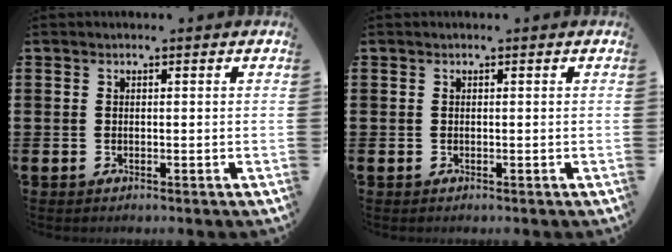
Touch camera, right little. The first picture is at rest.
{"total": 0.0}